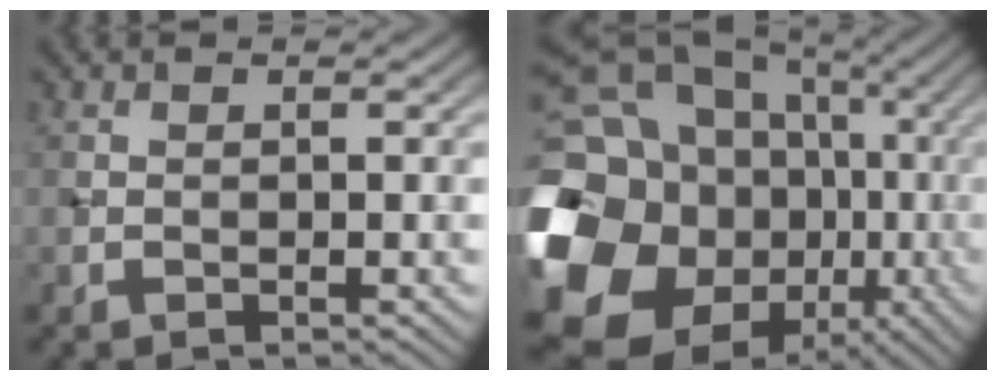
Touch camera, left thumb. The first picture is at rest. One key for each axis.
{"total": 23.9, "fx": -4.3, "fy": 19.8, "fz": 12.7, "tx": -0.281, "ty": -0.043, "tz": -0.099}